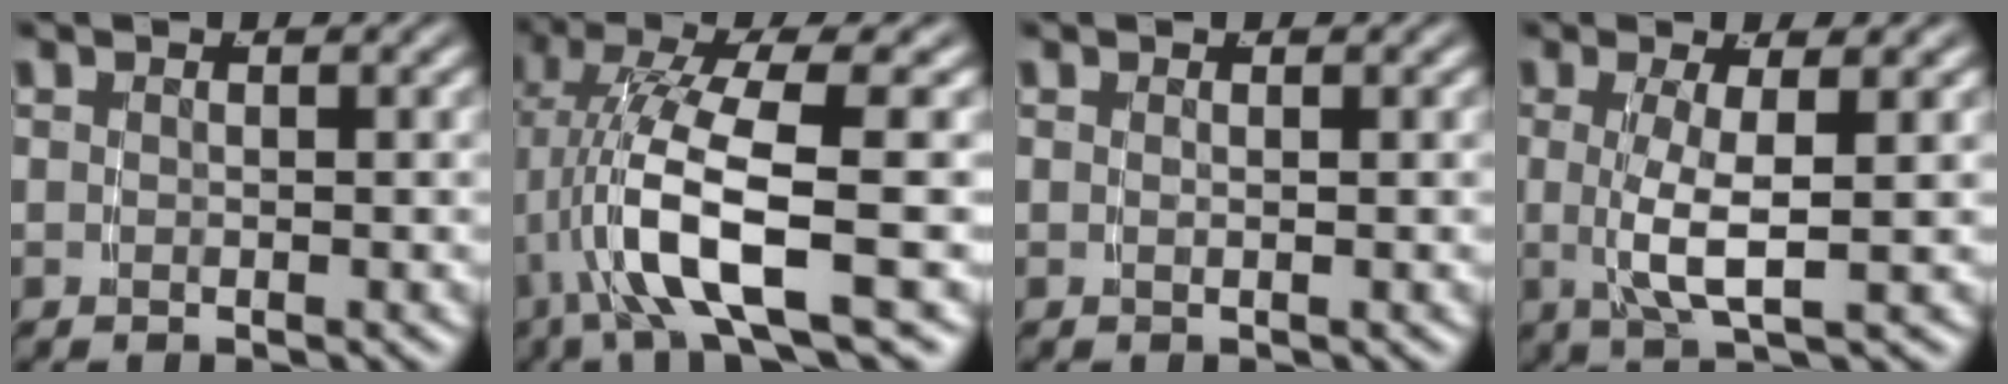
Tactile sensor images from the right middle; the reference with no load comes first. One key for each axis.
{"total": 8.2, "fx": -0.7, "fy": 2.6, "fz": 7.7, "tx": -0.156, "ty": -0.019, "tz": -0.001}
{"total": 0.6, "fx": 0.0, "fy": -0.6, "fz": 0.2, "tx": -0.006, "ty": -0.002, "tz": 0.004}
{"total": 4.2, "fx": -0.1, "fy": 0.5, "fz": 4.1, "tx": -0.088, "ty": -0.010, "tz": 0.005}